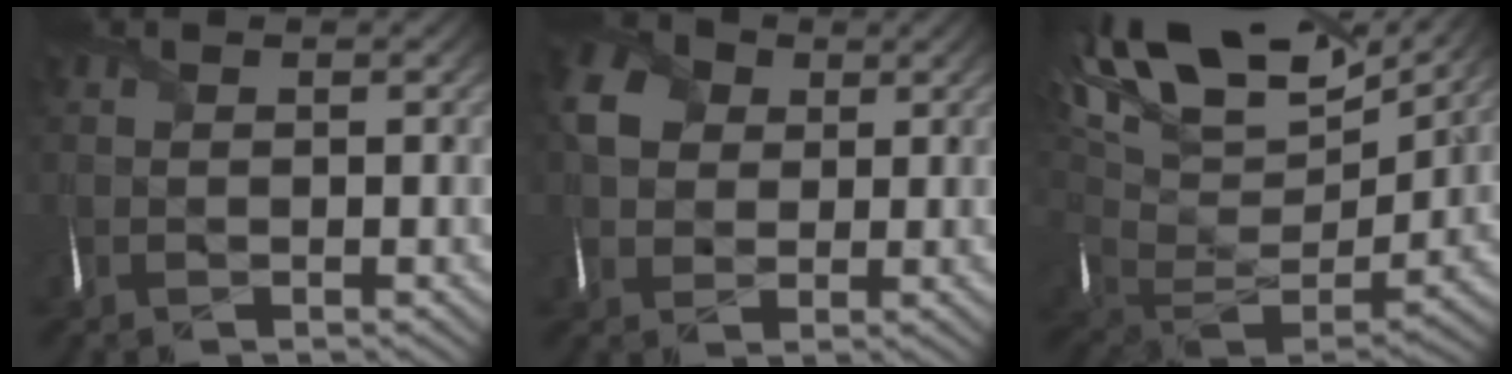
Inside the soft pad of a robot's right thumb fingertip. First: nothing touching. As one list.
[{"total": 5.5, "force": [1.7, 4.6, 2.5], "torque": [-0.060, 0.010, 0.025]}, {"total": 19.9, "force": [10.8, 9.8, 13.6], "torque": [-0.274, 0.024, 0.193]}]